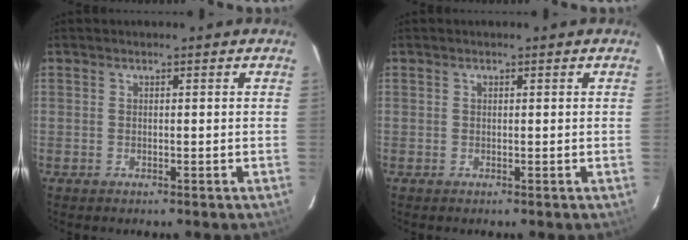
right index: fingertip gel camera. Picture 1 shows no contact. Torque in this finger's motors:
{"motor_torque": [0.09, 0.01, 0.04, 0.02]}